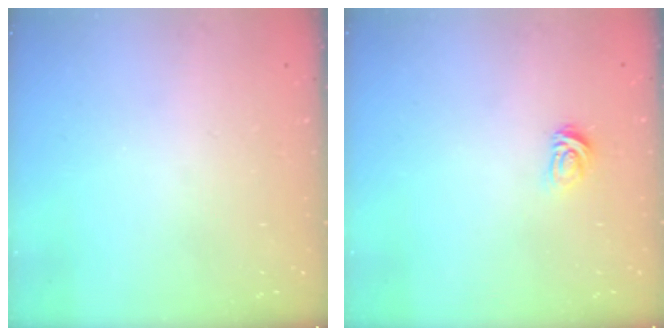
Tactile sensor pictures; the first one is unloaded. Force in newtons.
{"total": 3.4, "press": 3.4, "slide": 0.5}